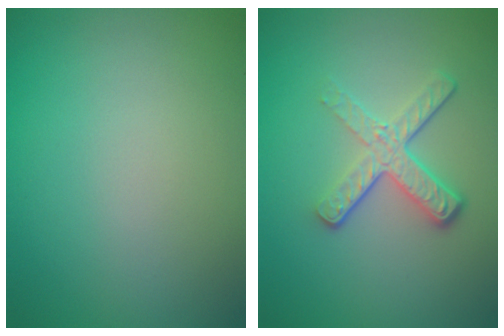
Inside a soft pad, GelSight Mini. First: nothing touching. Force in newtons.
{"total": 4.1, "press": 2.7, "slide": 3.1}